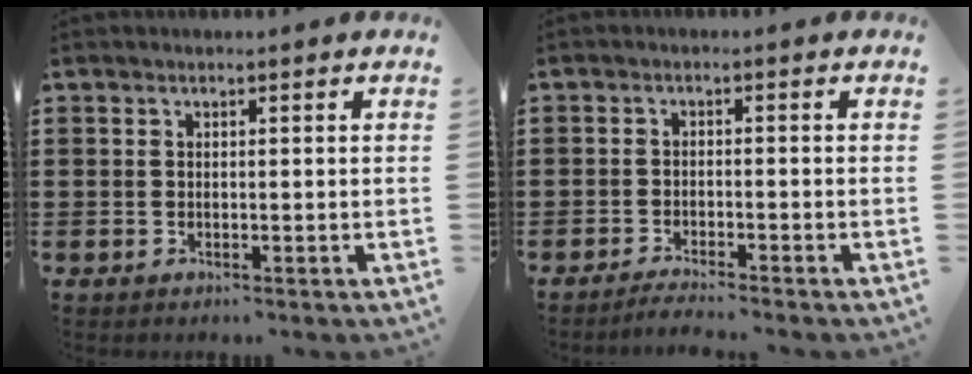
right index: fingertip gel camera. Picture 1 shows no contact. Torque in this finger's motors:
{"motor_torque": [-0.64, 0.67, 0.00, -0.01]}